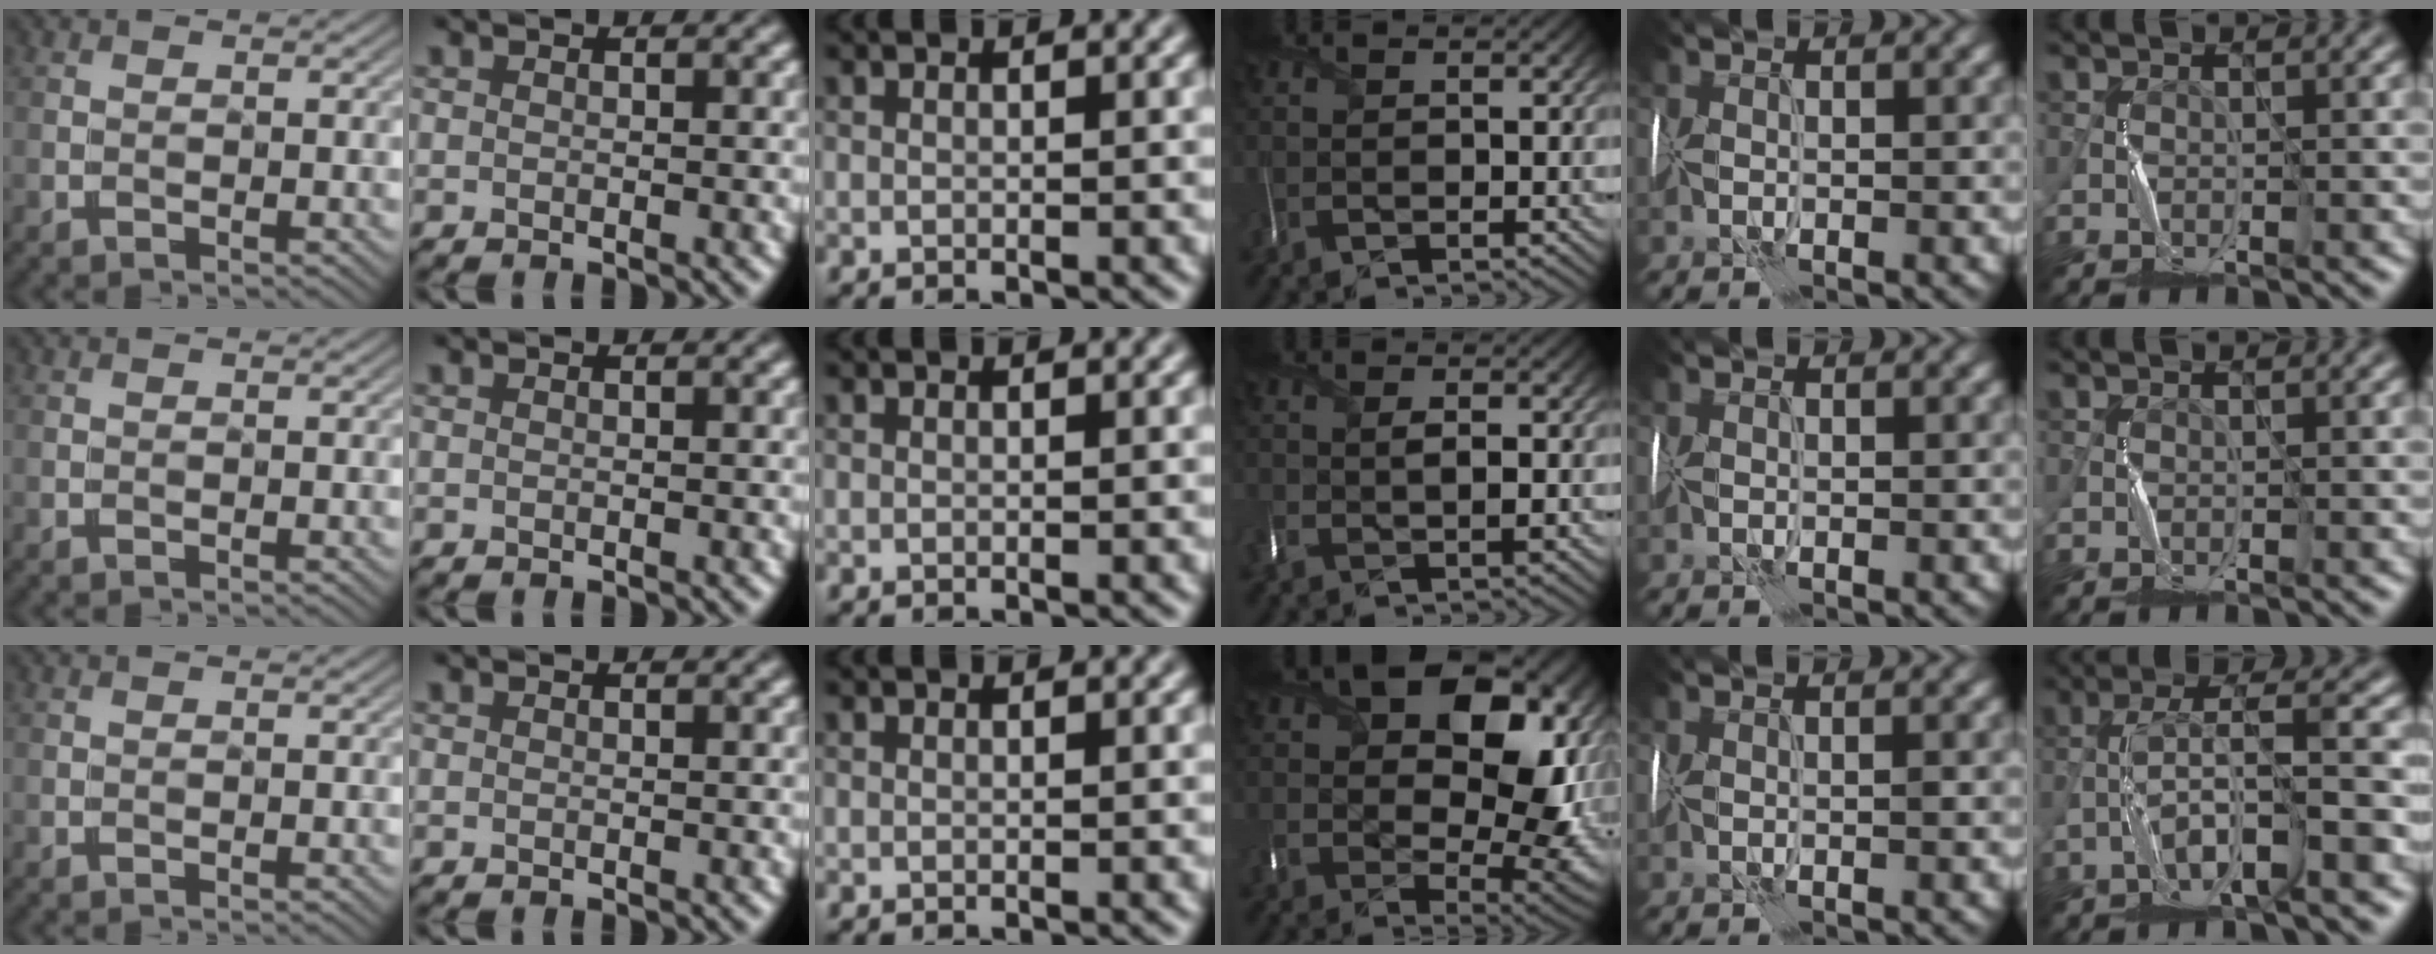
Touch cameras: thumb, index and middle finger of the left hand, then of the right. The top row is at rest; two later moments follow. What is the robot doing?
{"motion": "wrap", "object": "sponge"}